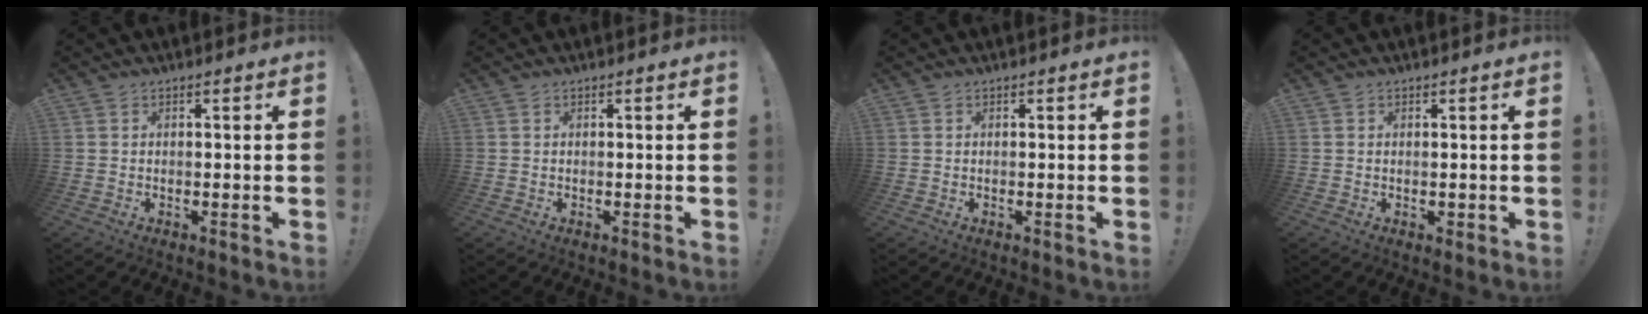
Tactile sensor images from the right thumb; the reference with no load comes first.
{"total": 0.0}
{"total": 0.0}
{"total": 0.9, "force": [-0.1, 0.8, 0.4], "torque": [-0.006, 0.002, -0.001]}